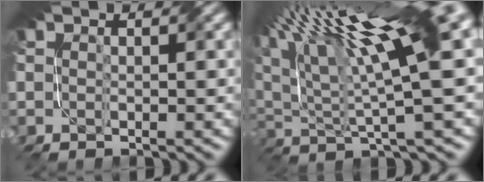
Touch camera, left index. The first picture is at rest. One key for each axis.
{"total": 15.5, "fx": 7.8, "fy": 3.2, "fz": 13.0, "tx": -0.240, "ty": 0.023, "tz": 0.139}